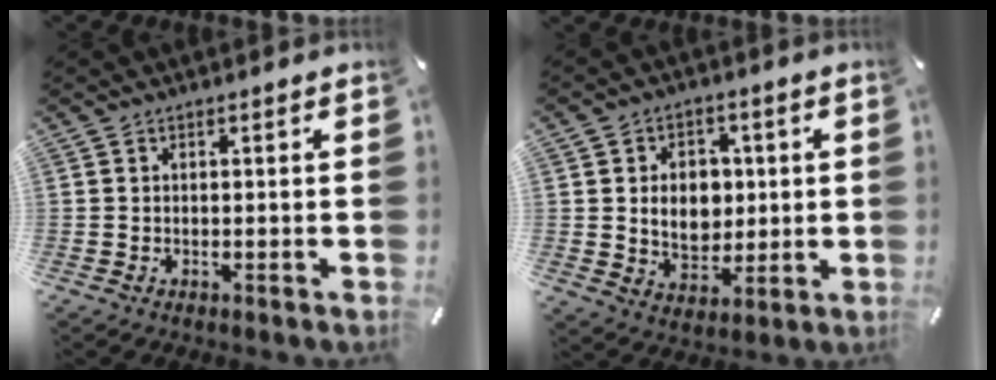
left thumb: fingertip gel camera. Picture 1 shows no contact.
{"total": 9.6, "force": [0.9, 7.8, 5.5], "torque": [-0.086, 0.004, 0.016]}